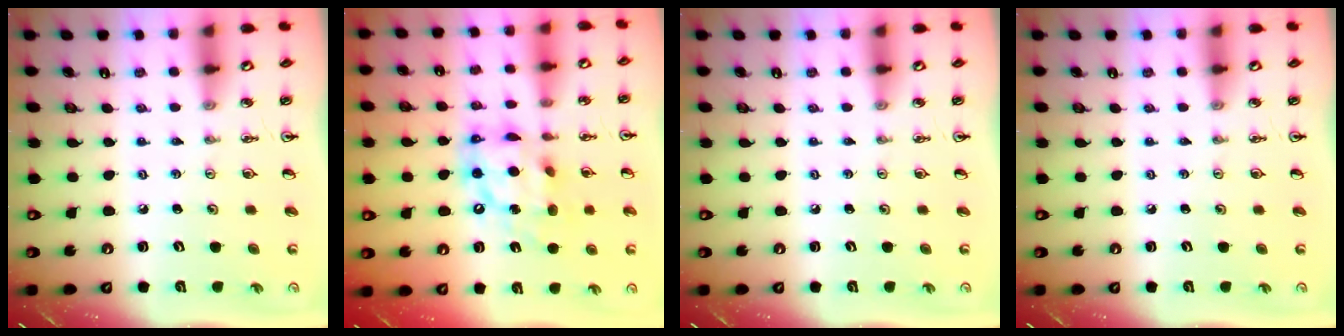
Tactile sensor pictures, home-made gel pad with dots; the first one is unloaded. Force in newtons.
{"total": 13.8, "press": 13.8, "slide": 1.0}
{"total": 0.0}
{"total": 0.0}